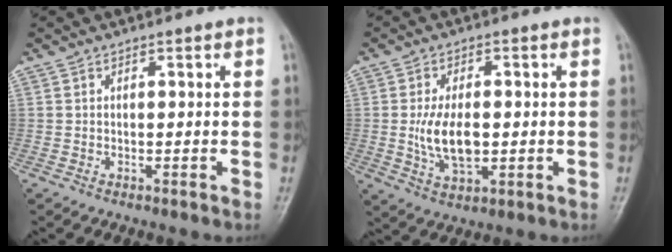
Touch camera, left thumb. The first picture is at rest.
{"total": 8.6, "force": [-0.4, 4.6, 7.2], "torque": [-0.129, -0.006, -0.002]}